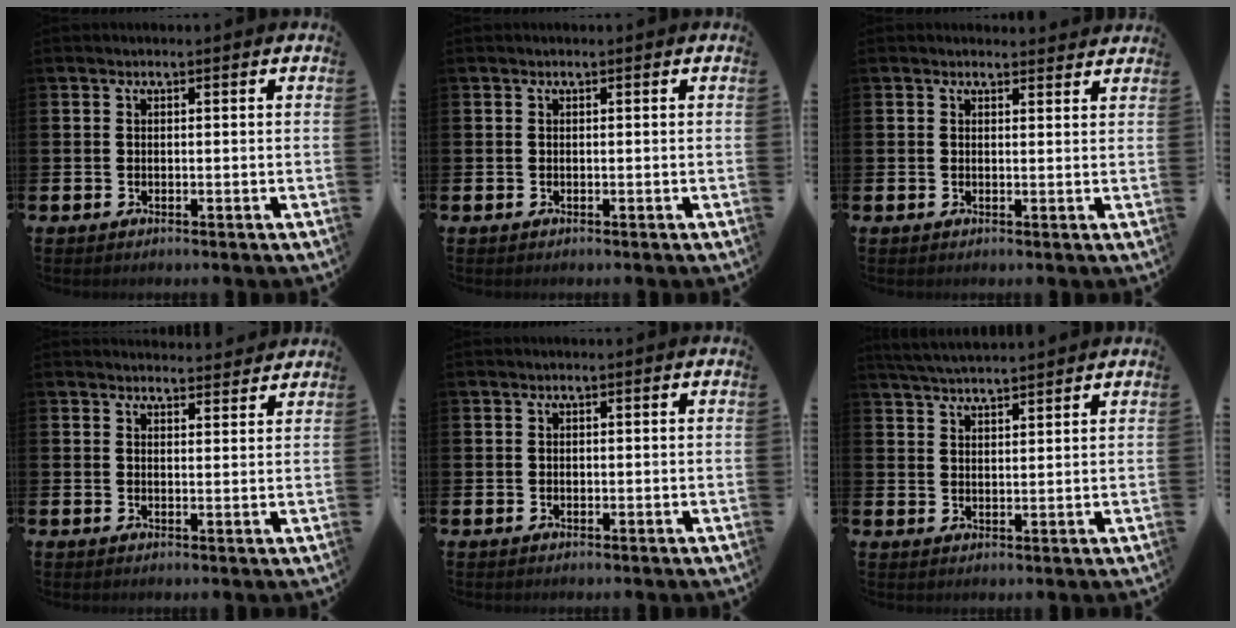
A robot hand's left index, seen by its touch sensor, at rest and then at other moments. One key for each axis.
{"total": 0.0}
{"total": 1.4, "fx": 1.3, "fy": 0.3, "fz": -0.1, "tx": 0.011, "ty": -0.004, "tz": 0.022}
{"total": 2.8, "fx": 2.8, "fy": 0.4, "fz": -0.1, "tx": 0.009, "ty": -0.020, "tz": 0.048}
{"total": 0.0}
{"total": 4.0, "fx": 3.9, "fy": 0.0, "fz": 0.4, "tx": -0.015, "ty": -0.020, "tz": 0.070}